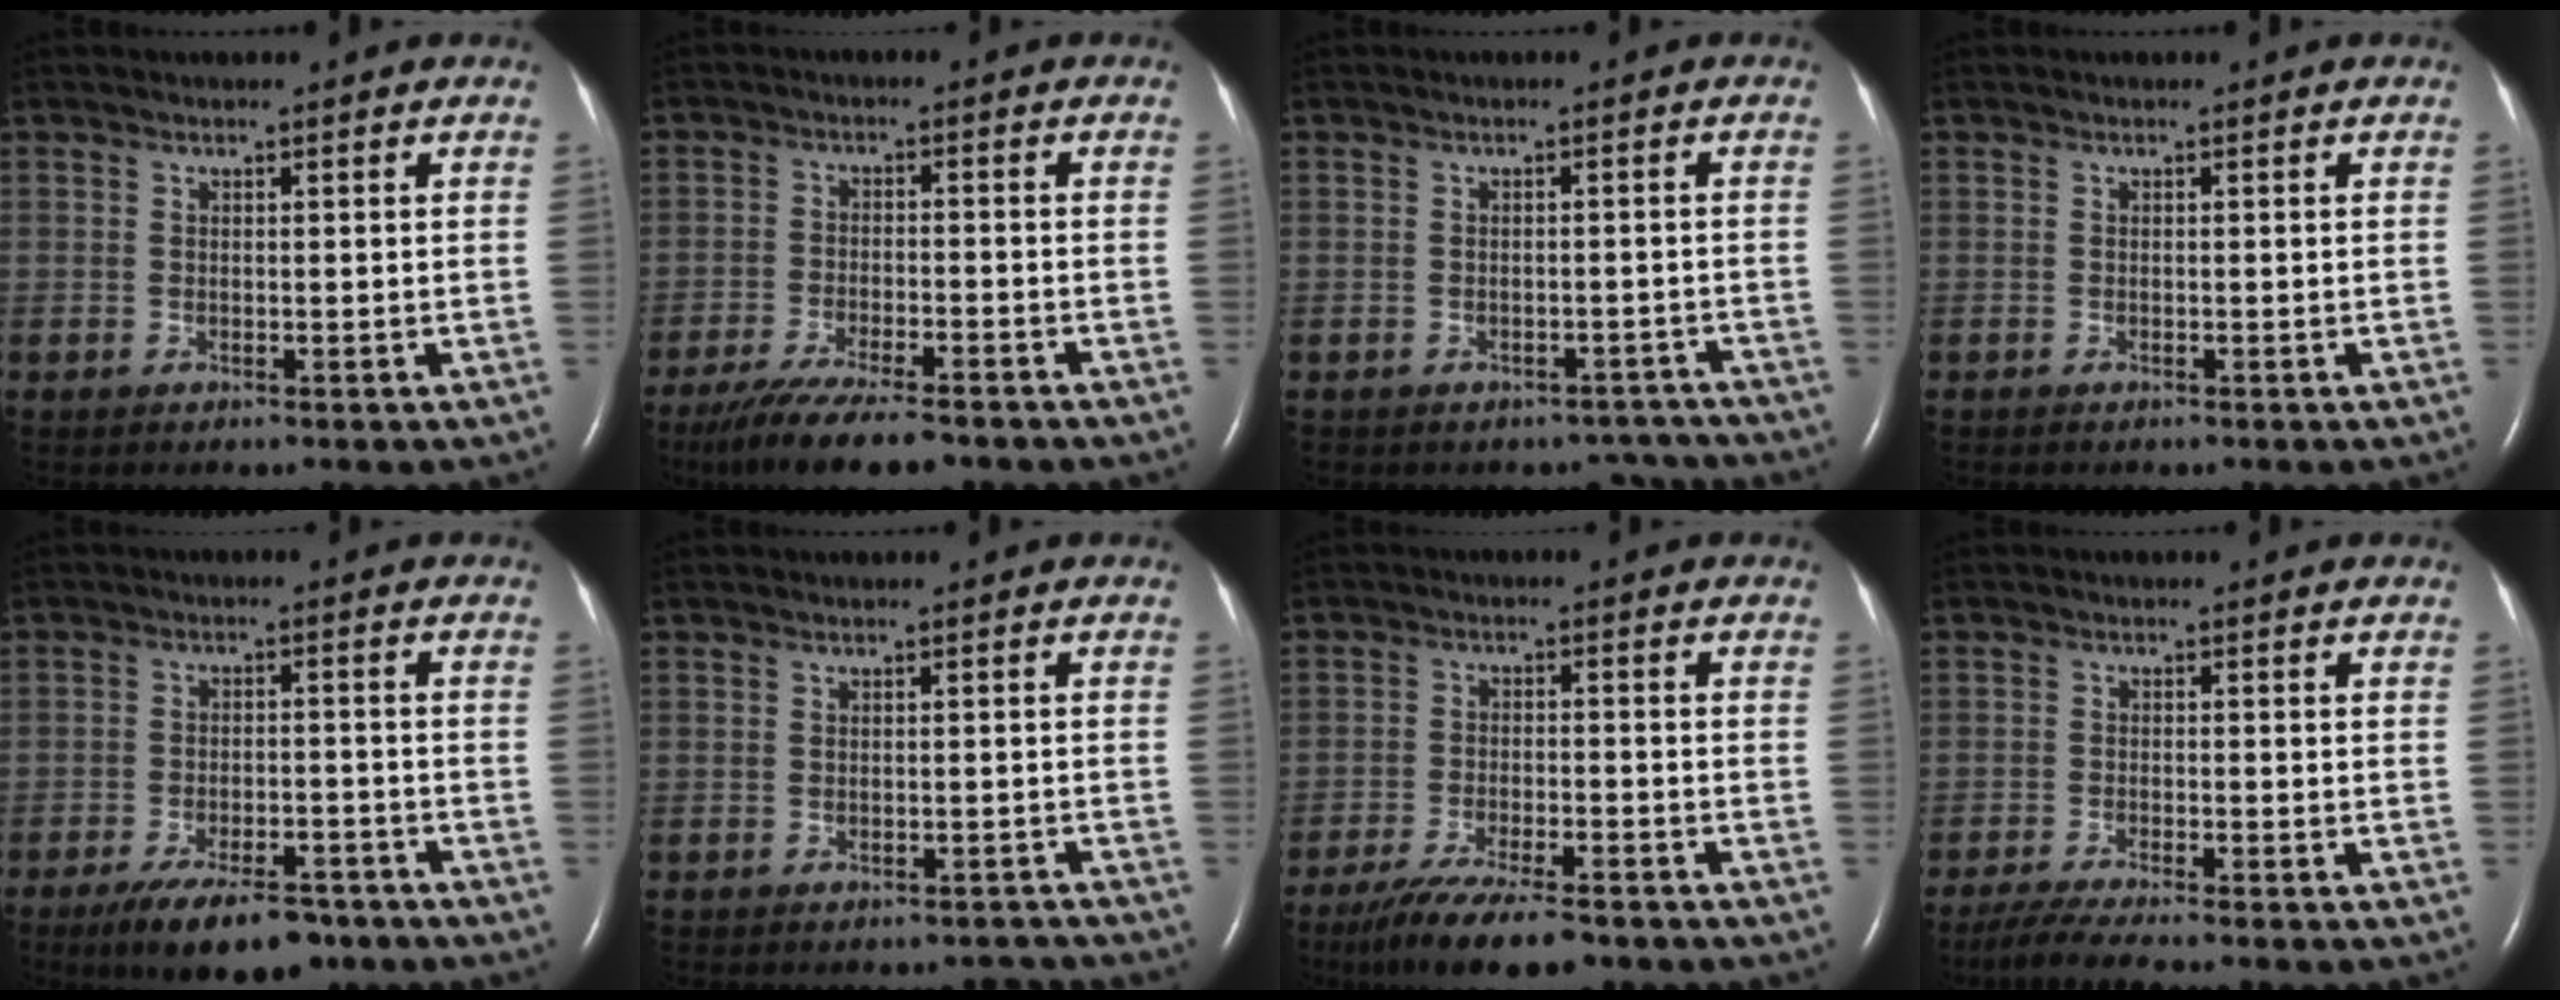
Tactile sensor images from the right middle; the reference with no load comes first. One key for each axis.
{"total": 11.8, "fx": -9.5, "fy": 1.9, "fz": 6.7, "tx": -0.116, "ty": -0.028, "tz": -0.152}
{"total": 5.6, "fx": -4.9, "fy": 2.7, "fz": -0.4, "tx": 0.020, "ty": 0.023, "tz": -0.048}
{"total": 0.0}
{"total": 10.5, "fx": -7.8, "fy": 3.7, "fz": 6.0, "tx": -0.097, "ty": -0.008, "tz": -0.125}
{"total": 4.4, "fx": -4.1, "fy": 1.5, "fz": 0.4, "tx": 0.001, "ty": 0.005, "tz": -0.041}
{"total": 11.5, "fx": -9.1, "fy": 2.1, "fz": 6.8, "tx": -0.116, "ty": -0.026, "tz": -0.146}
{"total": 6.3, "fx": -5.4, "fy": -0.1, "fz": 3.3, "tx": -0.059, "ty": -0.021, "tz": -0.092}